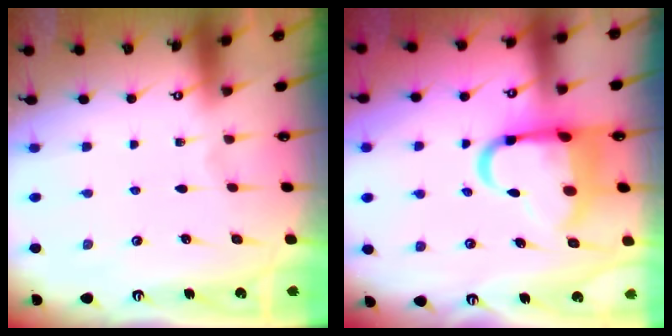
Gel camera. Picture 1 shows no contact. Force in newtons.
{"total": 13.6, "press": 13.2, "slide": 2.9}